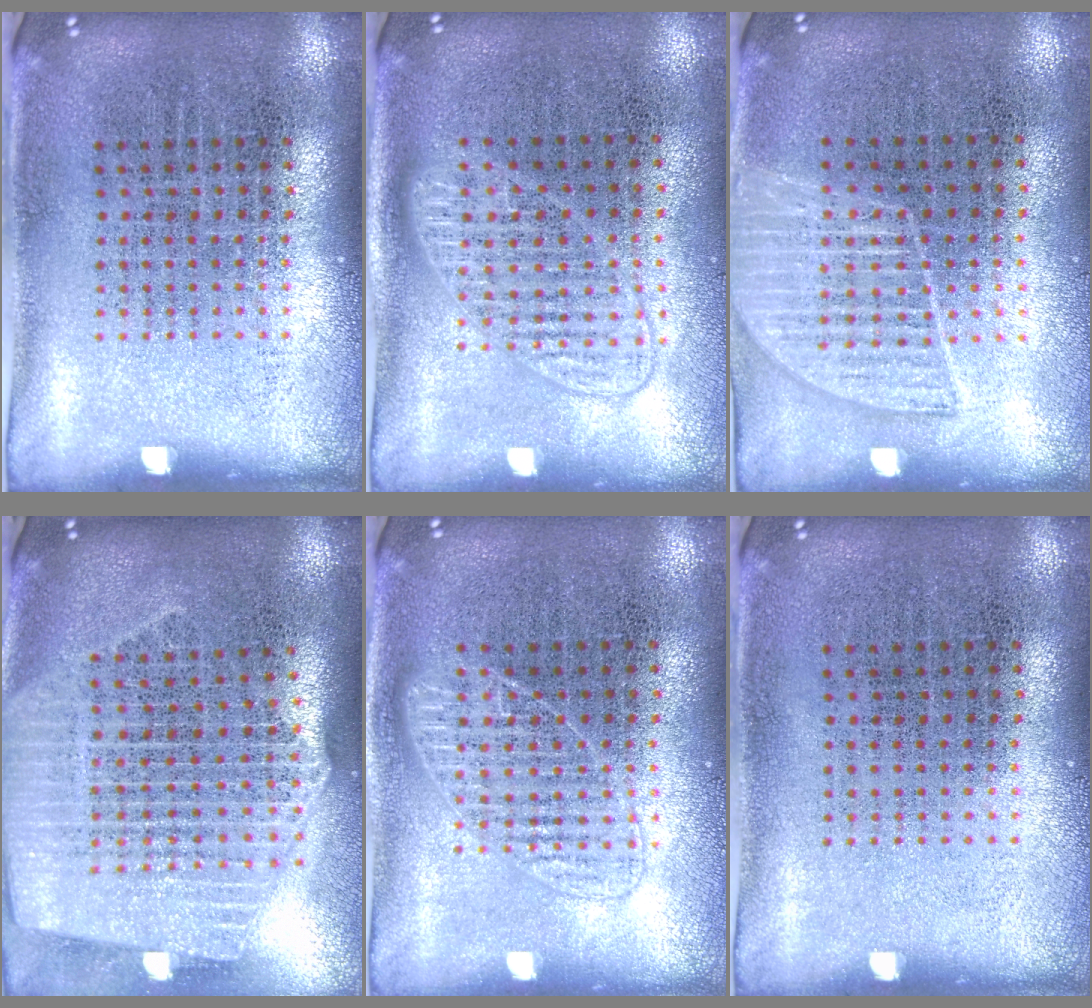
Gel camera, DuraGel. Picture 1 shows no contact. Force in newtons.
{"total": 1.4, "press": 1.3, "slide": 0.4}
{"total": 1.4, "press": 1.3, "slide": 0.6}
{"total": 2.5, "press": 2.2, "slide": 1.2}
{"total": 2.0, "press": 2.0, "slide": 0.4}
{"total": 0.0}